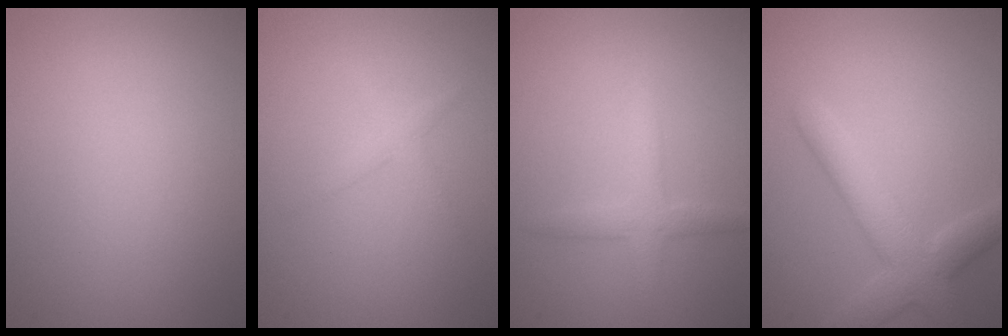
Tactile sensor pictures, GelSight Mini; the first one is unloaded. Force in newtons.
{"total": 1.2, "press": 1.2, "slide": 0.1}
{"total": 2.4, "press": 2.4, "slide": 0.0}
{"total": 4.7, "press": 4.7, "slide": 0.4}